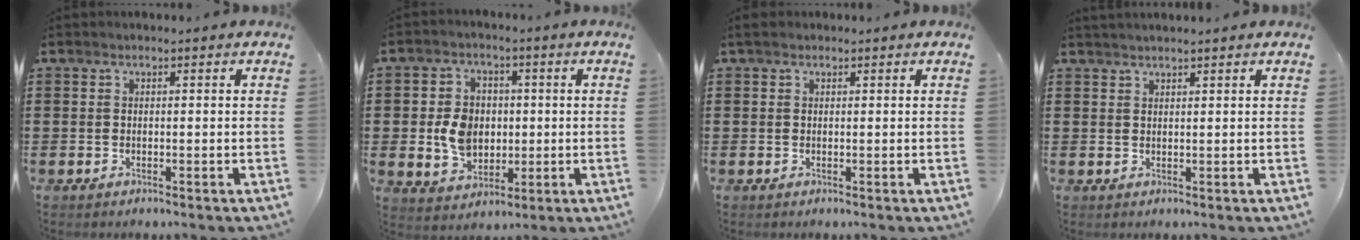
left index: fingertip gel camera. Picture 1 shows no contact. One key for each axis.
{"total": 7.0, "fx": 0.1, "fy": 5.6, "fz": 4.2, "tx": -0.096, "ty": 0.008, "tz": -0.002}
{"total": 0.9, "fx": 0.5, "fy": 0.5, "fz": 0.5, "tx": -0.011, "ty": 0.005, "tz": 0.009}
{"total": 1.3, "fx": 1.2, "fy": -0.2, "fz": 0.3, "tx": -0.007, "ty": 0.000, "tz": 0.024}